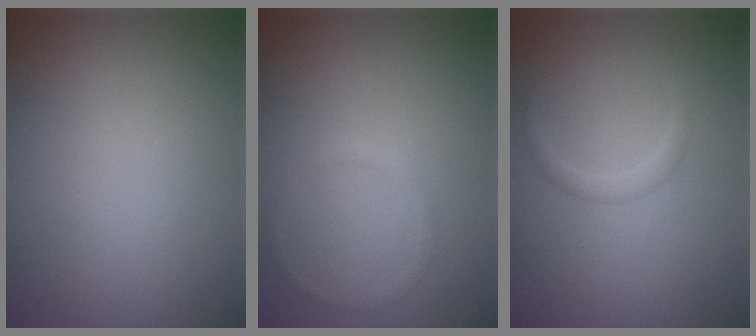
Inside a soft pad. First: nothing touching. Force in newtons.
{"total": 0.8, "press": 0.8, "slide": 0.1}
{"total": 1.0, "press": 1.0, "slide": 0.1}